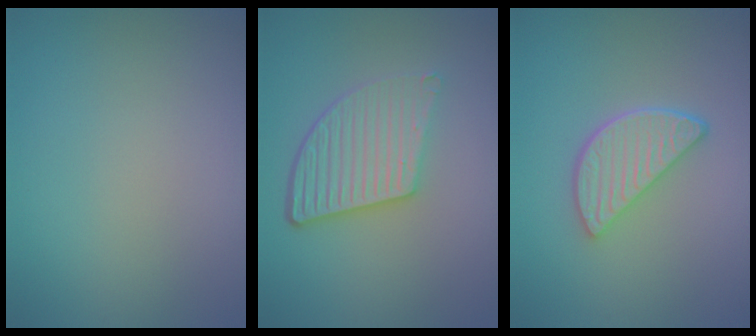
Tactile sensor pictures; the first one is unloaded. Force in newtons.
{"total": 5.0, "press": 3.7, "slide": 3.4}
{"total": 4.0, "press": 3.2, "slide": 2.5}